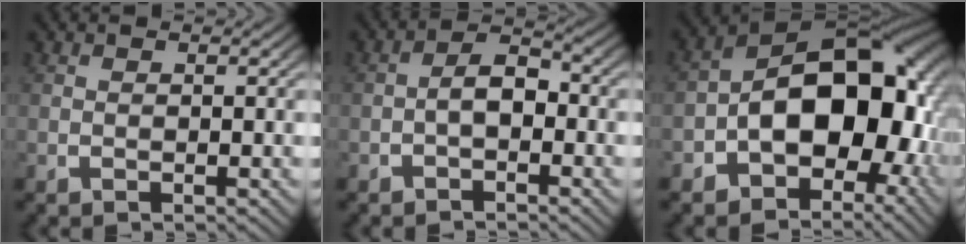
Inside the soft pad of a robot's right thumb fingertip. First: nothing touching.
{"total": 3.7, "force": [-0.9, 2.4, 2.6], "torque": [-0.045, -0.005, -0.016]}
{"total": 17.3, "force": [-2.0, 11.1, 13.1], "torque": [-0.205, -0.047, -0.016]}